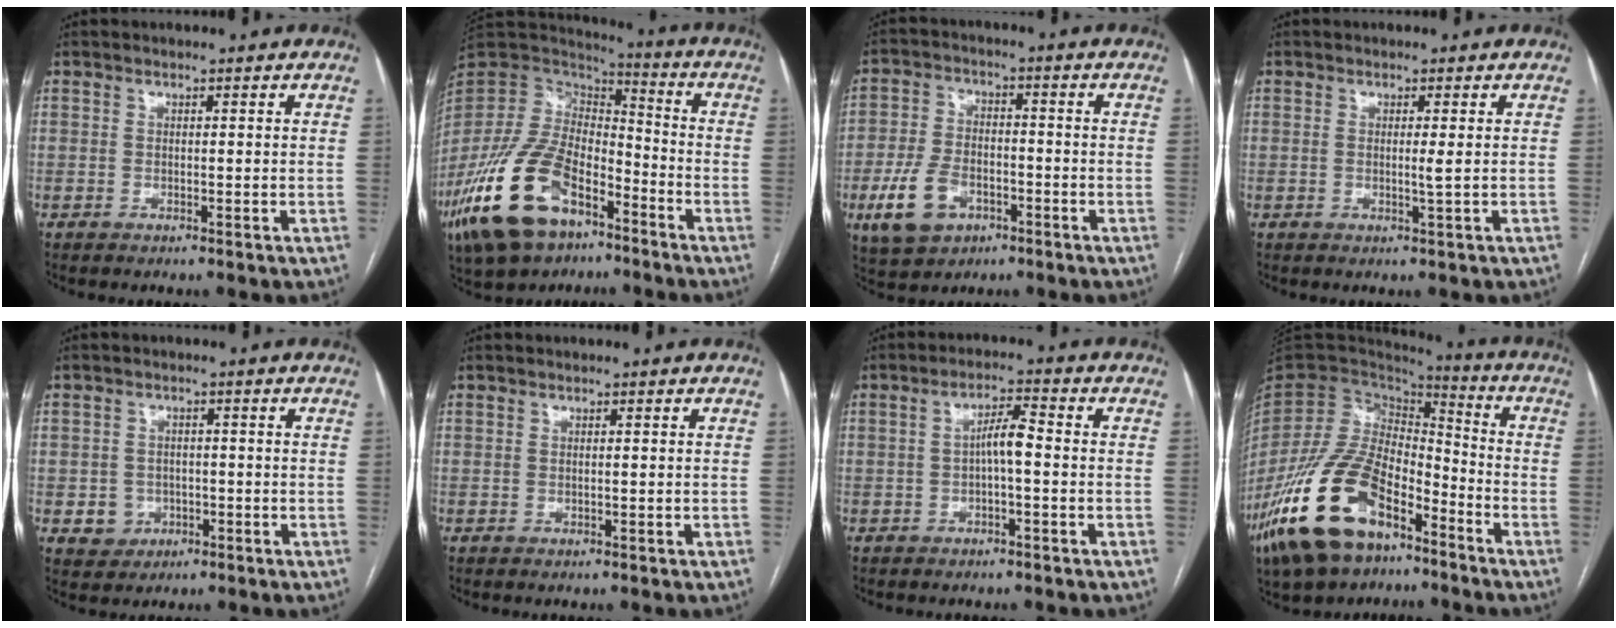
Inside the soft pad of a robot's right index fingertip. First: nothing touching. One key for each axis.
{"total": 20.4, "fx": -11.4, "fy": 10.1, "fz": 13.5, "tx": -0.297, "ty": -0.005, "tz": -0.210}
{"total": 9.4, "fx": -4.2, "fy": 6.0, "fz": 6.0, "tx": -0.135, "ty": 0.005, "tz": -0.070}
{"total": 1.2, "fx": -0.1, "fy": -0.3, "fz": 1.1, "tx": -0.021, "ty": -0.002, "tz": -0.003}
{"total": 4.0, "fx": -1.1, "fy": 3.9, "fz": 0.6, "tx": 0.002, "ty": 0.011, "tz": -0.010}
{"total": 0.0}
{"total": 4.0, "fx": -0.5, "fy": 0.7, "fz": 3.8, "tx": -0.065, "ty": 0.014, "tz": -0.007}
{"total": 20.0, "fx": -12.1, "fy": 9.1, "fz": 13.0, "tx": -0.268, "ty": 0.002, "tz": -0.221}